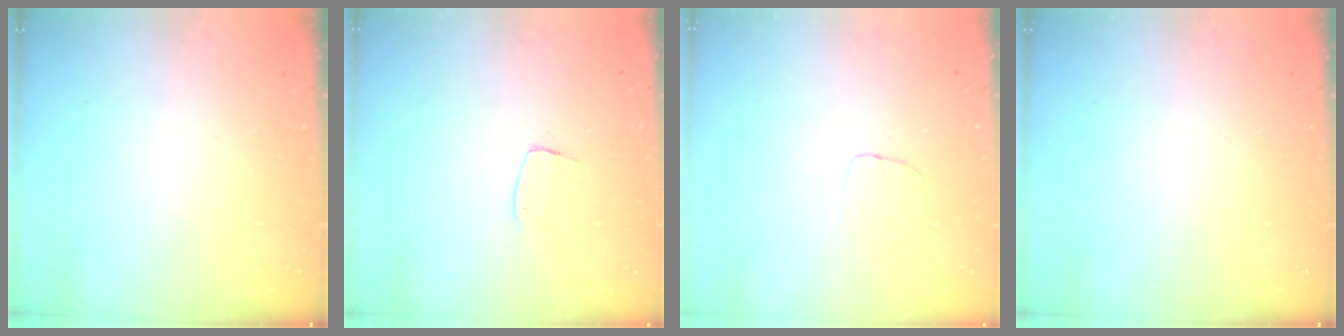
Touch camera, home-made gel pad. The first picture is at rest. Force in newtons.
{"total": 5.2, "press": 5.2, "slide": 0.3}
{"total": 3.3, "press": 3.3, "slide": 0.2}
{"total": 0.0}